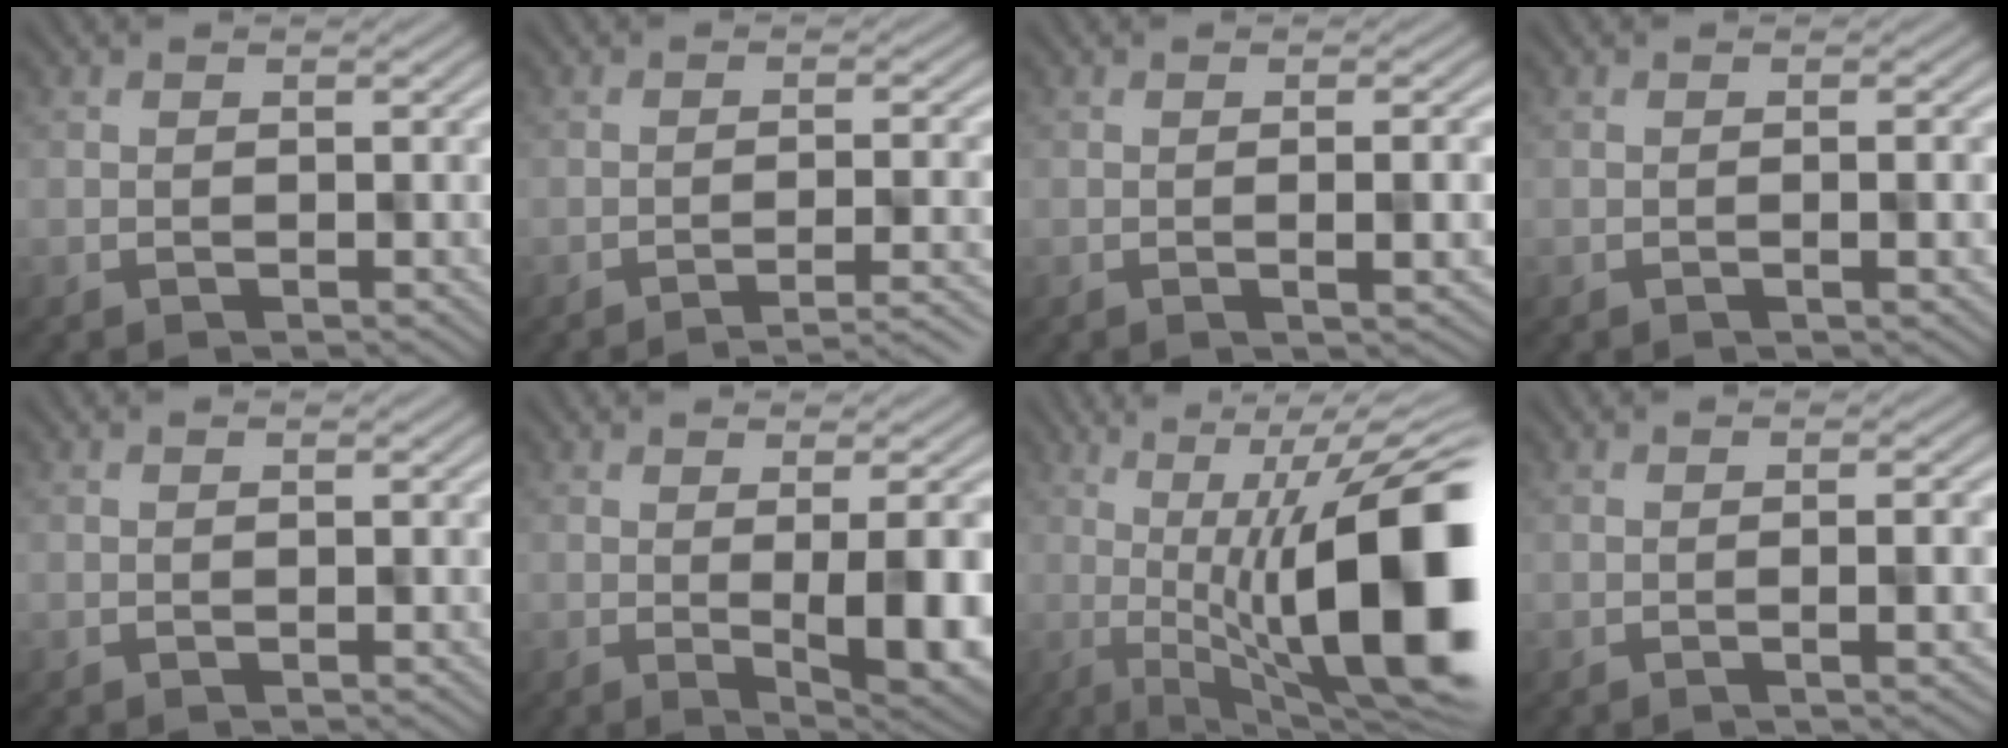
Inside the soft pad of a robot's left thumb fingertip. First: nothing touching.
{"total": 4.7, "force": [-3.5, 0.5, 3.0], "torque": [-0.046, 0.009, -0.046]}
{"total": 3.2, "force": [-0.5, 0.6, 3.1], "torque": [-0.042, 0.001, -0.006]}
{"total": 1.6, "force": [-0.1, 0.2, 1.6], "torque": [-0.022, 0.006, -0.006]}
{"total": 0.0}
{"total": 8.7, "force": [-1.0, 2.9, 8.1], "torque": [-0.099, -0.014, 0.006]}
{"total": 18.3, "force": [-0.6, 6.0, 17.2], "torque": [-0.230, -0.011, 0.003]}
{"total": 2.4, "force": [-0.5, 0.2, 2.3], "torque": [-0.029, 0.006, -0.014]}